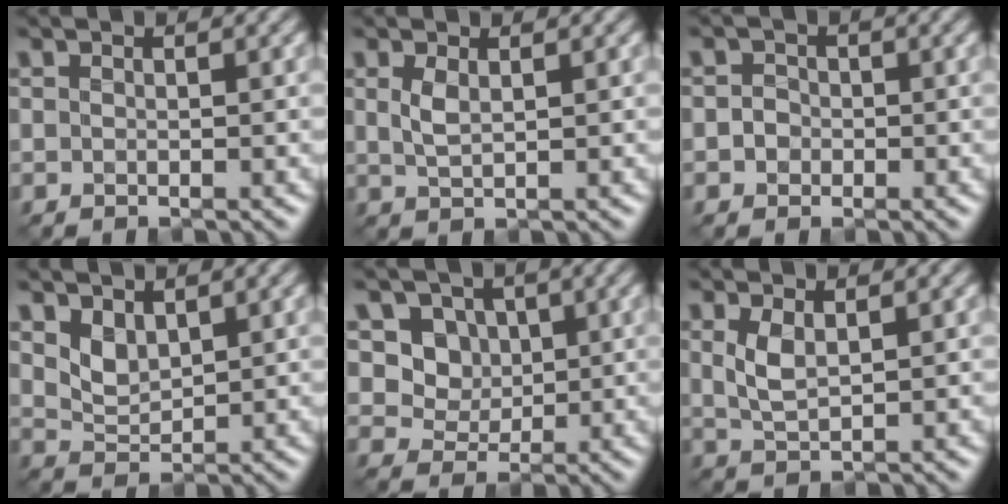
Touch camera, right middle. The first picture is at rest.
{"total": 1.5, "force": [0.3, 0.6, 1.4], "torque": [-0.034, -0.001, 0.009]}
{"total": 1.5, "force": [-0.5, 1.3, 0.5], "torque": [0.002, 0.004, -0.017]}
{"total": 2.3, "force": [1.1, 1.4, 1.4], "torque": [-0.035, -0.008, 0.024]}
{"total": 5.7, "force": [1.9, 4.8, 2.4], "torque": [-0.059, -0.014, 0.036]}
{"total": 2.1, "force": [0.5, 0.9, 1.9], "torque": [-0.047, -0.003, 0.014]}